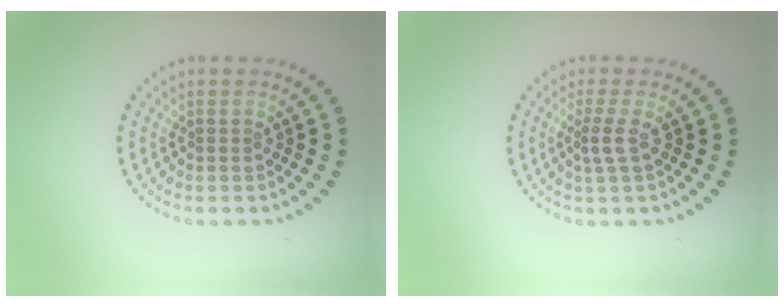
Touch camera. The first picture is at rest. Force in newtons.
{"total": 1.5, "press": 1.1, "slide": 1.1}